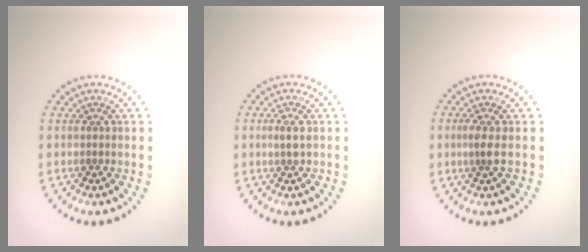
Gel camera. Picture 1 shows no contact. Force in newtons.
{"total": 1.3, "press": 1.3, "slide": 0.3}
{"total": 1.5, "press": 1.1, "slide": 1.0}